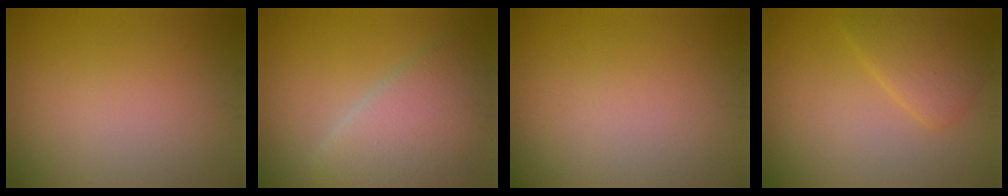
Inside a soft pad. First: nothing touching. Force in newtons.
{"total": 6.3, "press": 6.3, "slide": 0.3}
{"total": 0.0}
{"total": 2.9, "press": 2.9, "slide": 0.1}